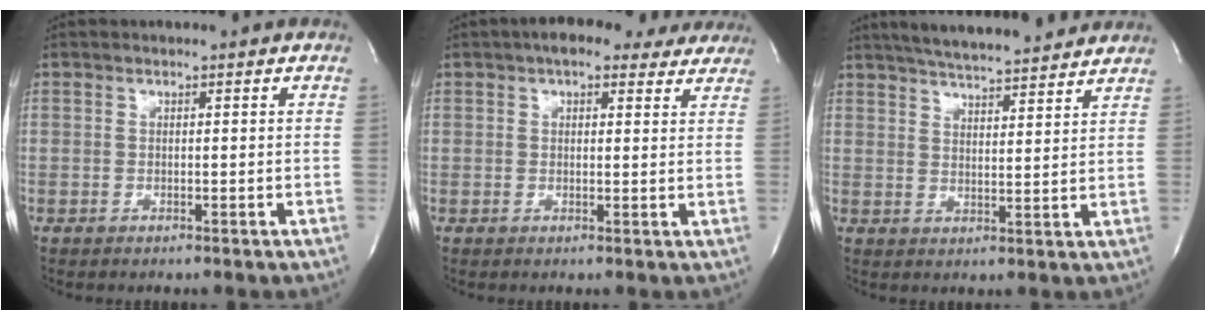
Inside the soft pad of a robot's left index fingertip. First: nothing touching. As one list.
[{"total": 9.7, "force": [7.9, 3.7, 4.3], "torque": [-0.044, 0.027, 0.092]}, {"total": 15.8, "force": [14.2, 1.9, 6.5], "torque": [-0.108, 0.021, 0.203]}]